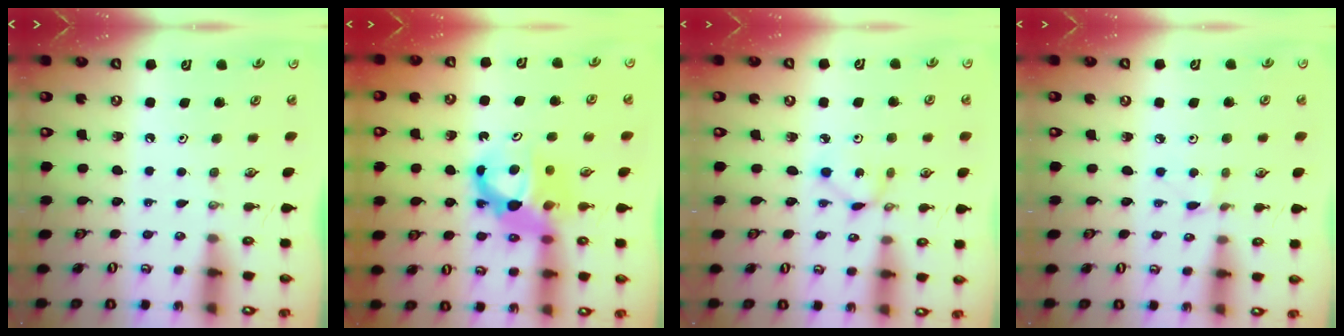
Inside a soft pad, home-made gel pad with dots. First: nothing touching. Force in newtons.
{"total": 10.1, "press": 10.1, "slide": 0.8}
{"total": 1.9, "press": 1.9, "slide": 0.1}
{"total": 1.5, "press": 1.5, "slide": 0.2}